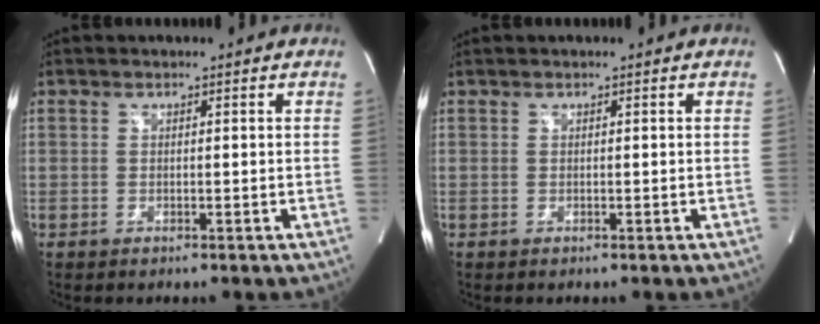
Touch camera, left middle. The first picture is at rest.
{"total": 0.0}